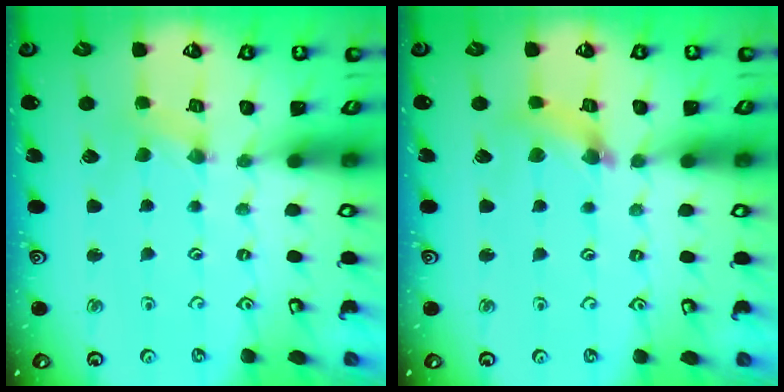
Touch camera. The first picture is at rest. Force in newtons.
{"total": 5.0, "press": 5.0, "slide": 0.4}